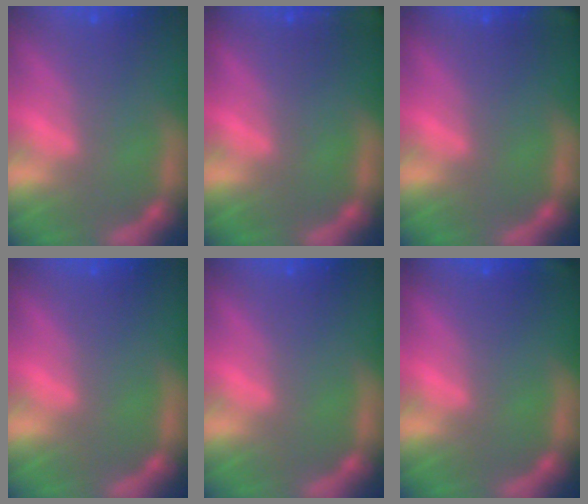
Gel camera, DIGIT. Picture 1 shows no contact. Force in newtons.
{"total": 6.0}
{"total": 2.4}
{"total": 0.0}
{"total": 0.0}
{"total": 0.9}